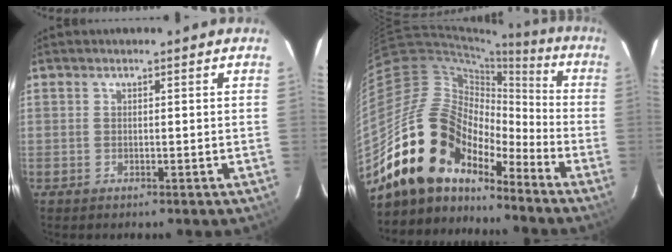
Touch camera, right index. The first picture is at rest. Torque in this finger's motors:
{"motor_torque": [1.02, -0.98, 1.05, 0.21]}